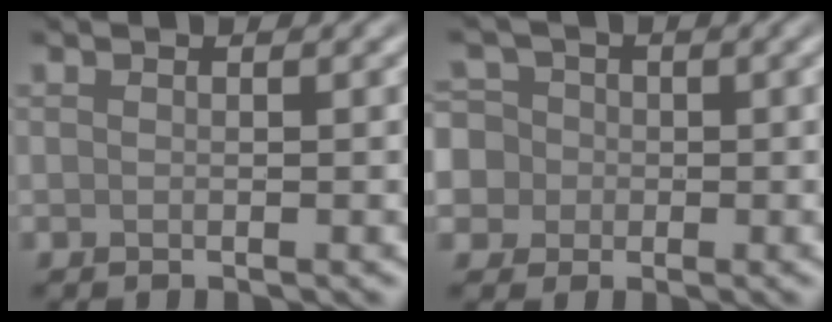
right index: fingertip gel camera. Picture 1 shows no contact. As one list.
[{"total": 8.0, "force": [-0.4, 7.4, 2.8], "torque": [-0.059, 0.030, -0.047]}]